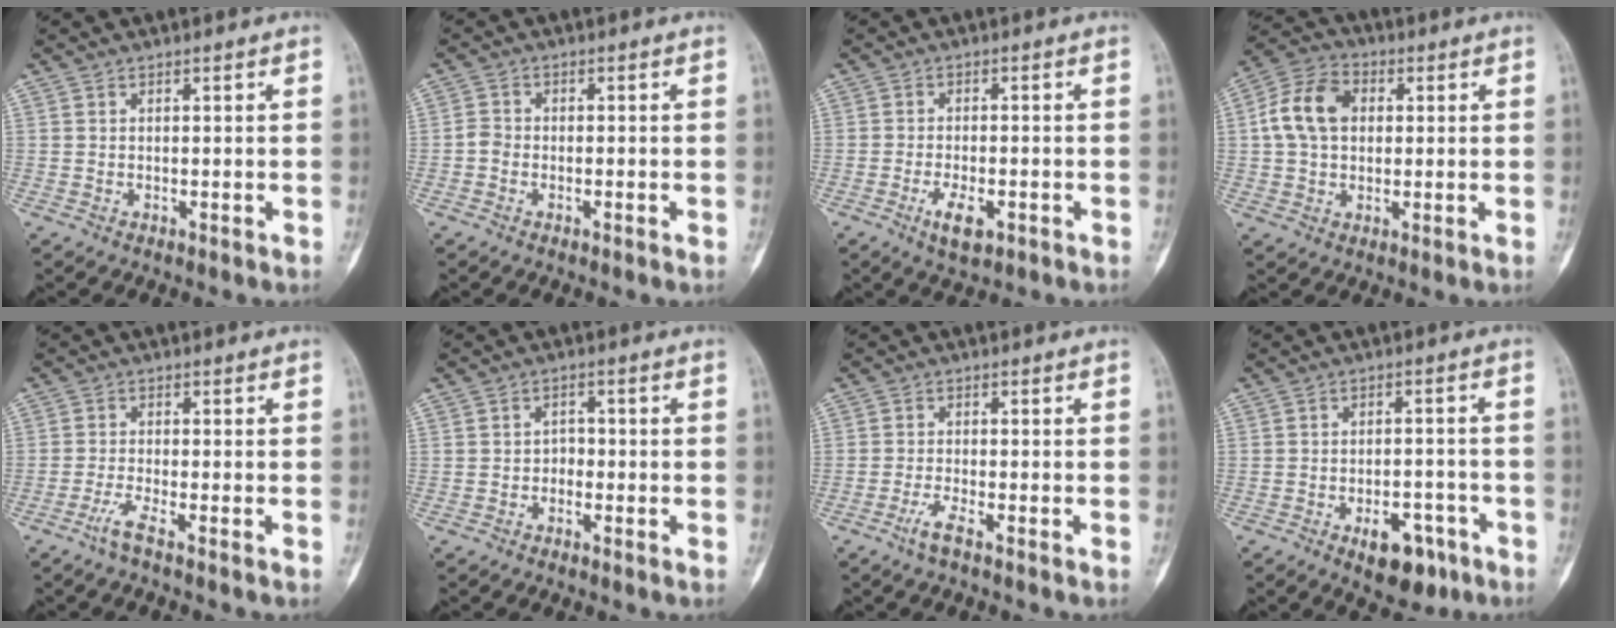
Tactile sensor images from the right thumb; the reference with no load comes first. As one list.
[{"total": 2.0, "force": [-0.9, 1.4, 1.2], "torque": [-0.016, 0.004, -0.026]}, {"total": 4.8, "force": [-2.2, 2.0, 3.8], "torque": [-0.067, 0.003, -0.034]}, {"total": 10.6, "force": [1.6, 7.8, 7.1], "torque": [-0.122, 0.023, 0.021]}, {"total": 2.7, "force": [-2.0, -0.4, 1.9], "torque": [-0.055, 0.000, -0.046]}, {"total": 2.3, "force": [-1.0, 1.8, 0.9], "torque": [0.001, 0.013, -0.024]}, {"total": 2.7, "force": [-1.9, 0.1, 2.0], "torque": [-0.054, 0.003, -0.042]}, {"total": 8.4, "force": [-4.5, 4.6, 5.5], "torque": [-0.052, 0.029, -0.057]}]